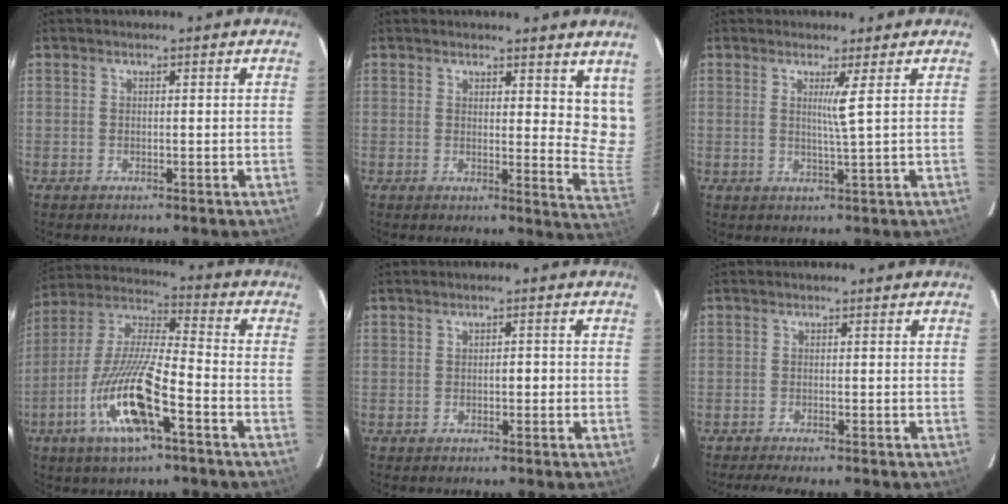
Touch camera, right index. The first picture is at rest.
{"total": 10.4, "force": [8.1, 3.0, 5.7], "torque": [-0.050, -0.039, 0.080]}
{"total": 2.5, "force": [0.9, -1.1, 2.1], "torque": [-0.041, -0.010, 0.020]}
{"total": 15.5, "force": [-6.5, 2.5, 13.9], "torque": [-0.288, -0.010, -0.121]}
{"total": 1.3, "force": [-0.3, 0.6, 1.1], "torque": [-0.012, 0.005, -0.006]}
{"total": 2.0, "force": [-1.4, 0.1, 1.4], "torque": [-0.023, -0.004, -0.026]}